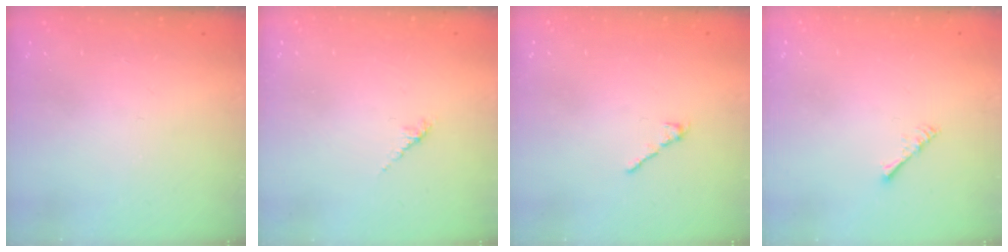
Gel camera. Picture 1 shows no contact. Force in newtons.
{"total": 2.6, "press": 2.4, "slide": 0.7}
{"total": 1.7, "press": 1.5, "slide": 0.6}
{"total": 2.2, "press": 2.1, "slide": 0.5}